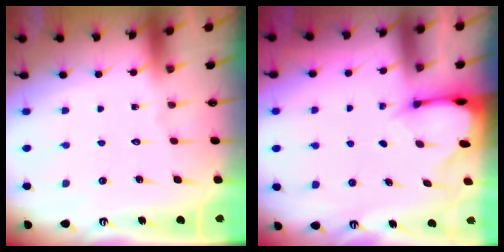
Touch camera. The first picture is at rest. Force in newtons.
{"total": 2.0, "press": 2.0, "slide": 0.1}